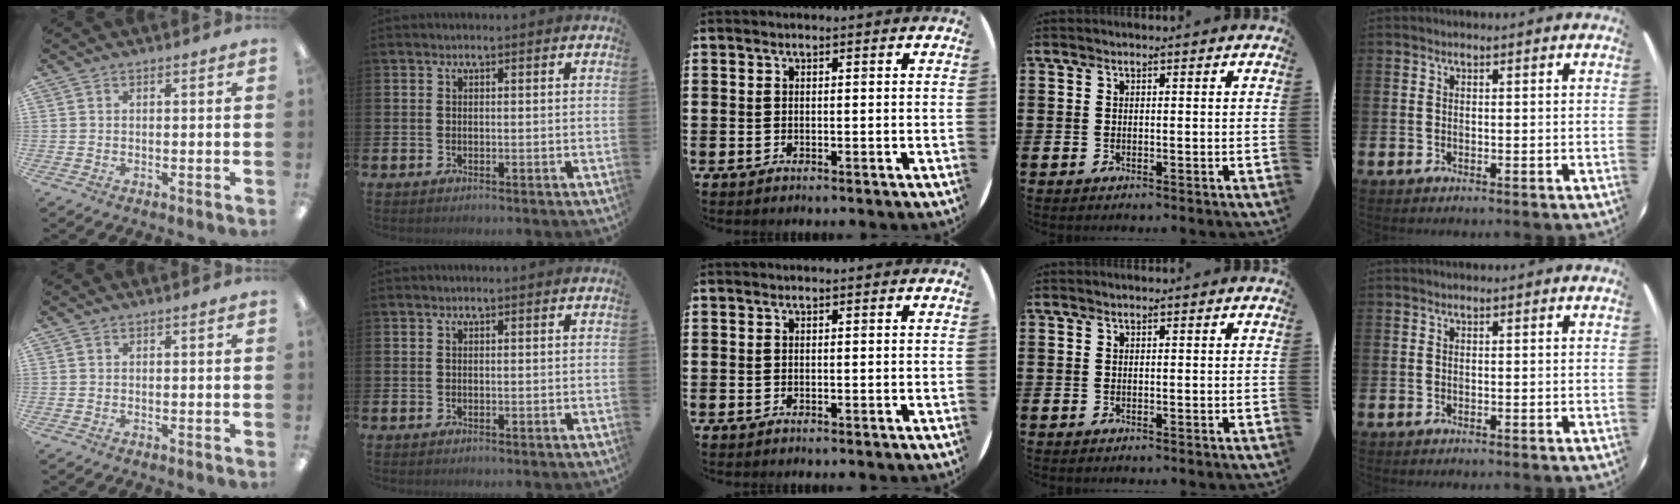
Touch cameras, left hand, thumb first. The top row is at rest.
{}